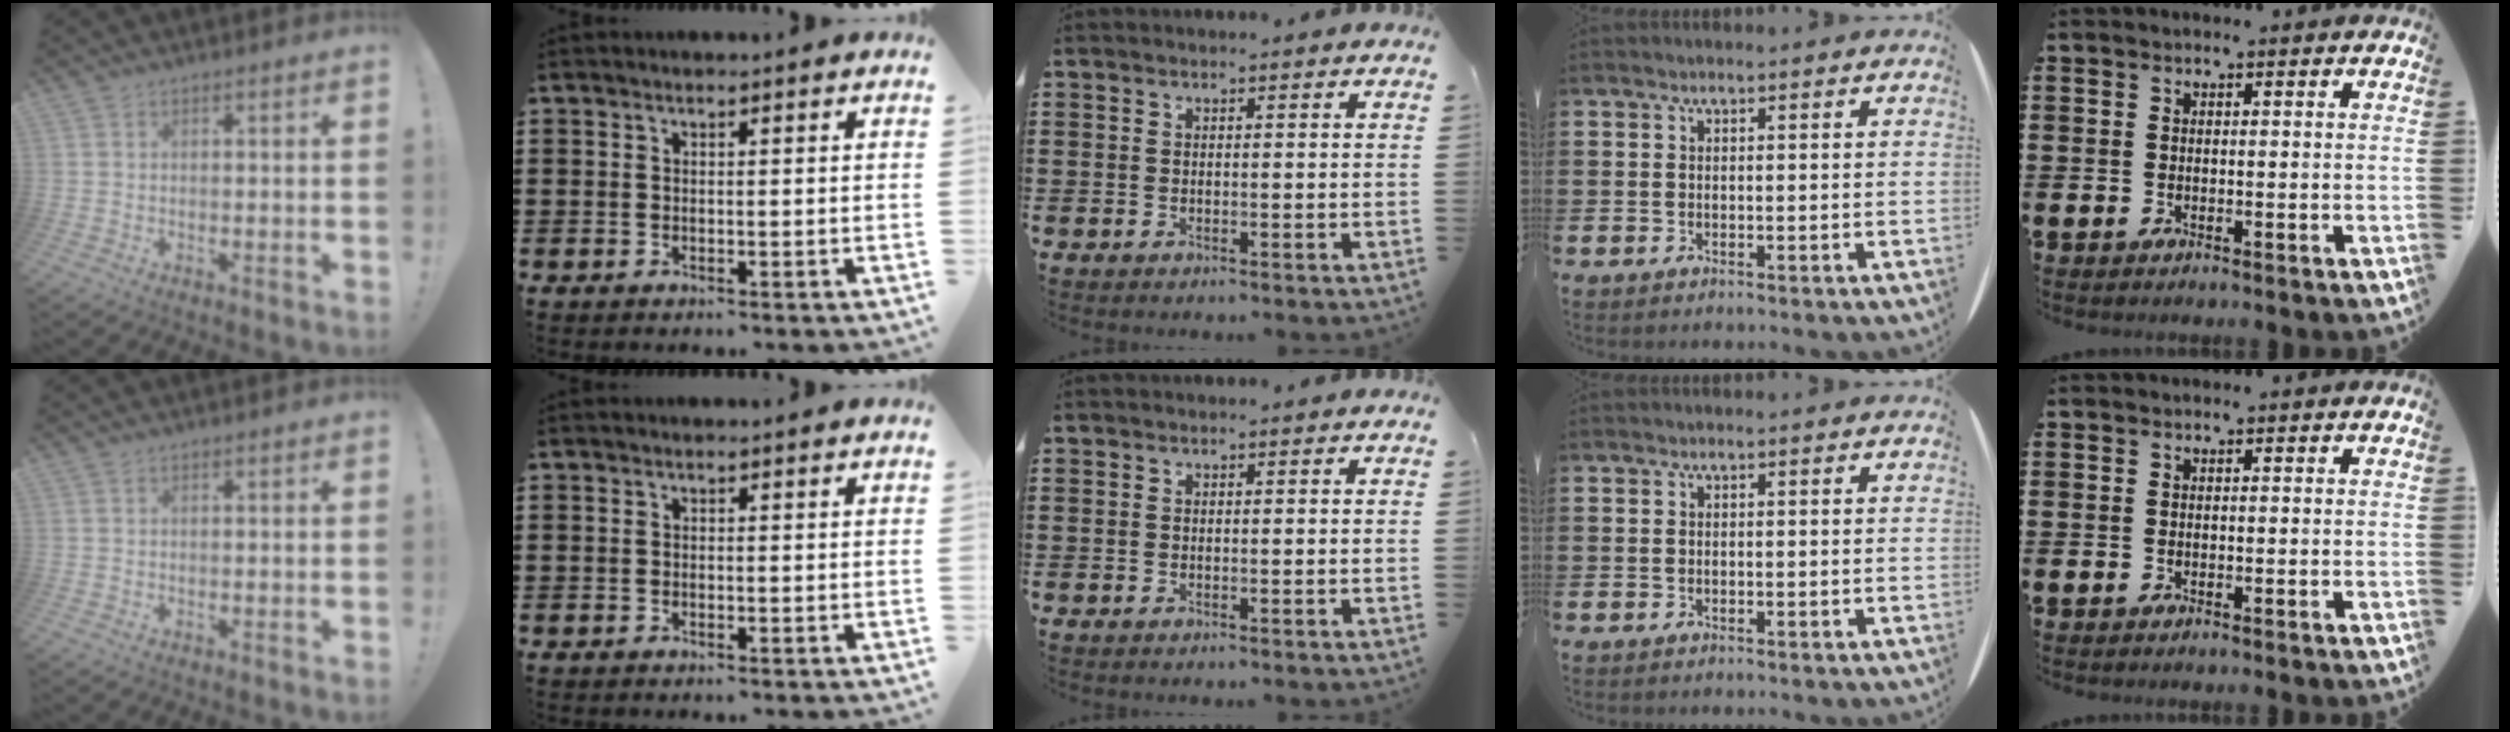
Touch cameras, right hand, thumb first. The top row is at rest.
{}